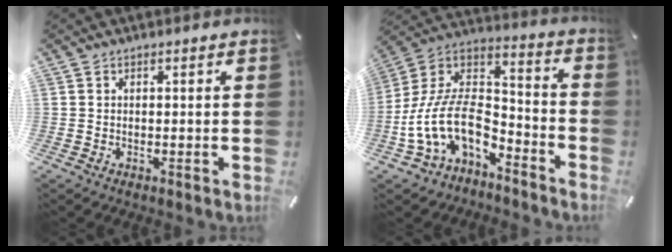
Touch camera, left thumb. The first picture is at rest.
{"total": 15.6, "force": [-8.2, 9.6, 9.2], "torque": [-0.214, 0.006, -0.146]}